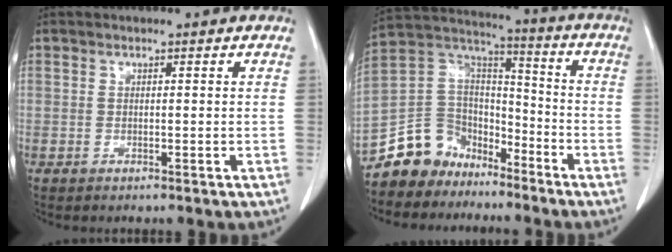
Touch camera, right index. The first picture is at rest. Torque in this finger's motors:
{"motor_torque": [-0.76, -0.60, -0.88, -0.21]}